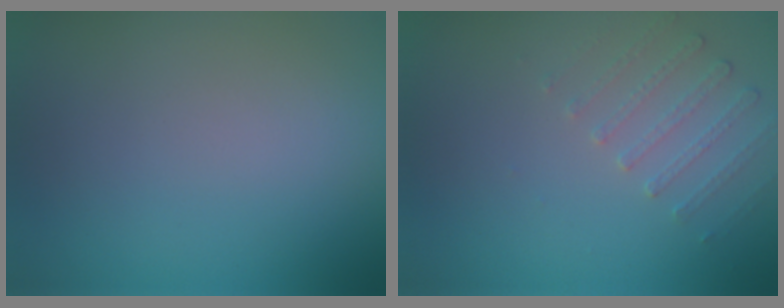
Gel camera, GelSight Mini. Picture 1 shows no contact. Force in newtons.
{"total": 1.5, "press": 1.0, "slide": 1.1}